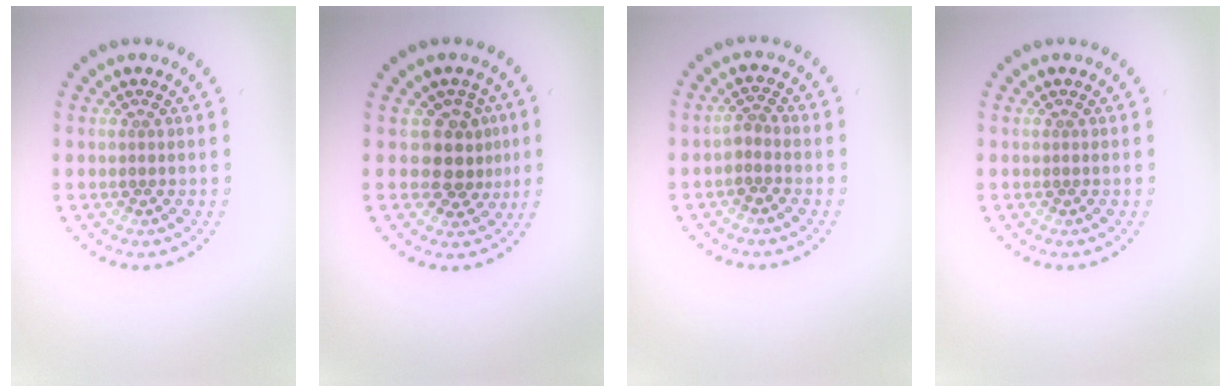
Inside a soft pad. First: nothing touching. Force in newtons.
{"total": 3.4, "press": 2.8, "slide": 1.8}
{"total": 1.4, "press": 1.2, "slide": 0.9}
{"total": 0.0}